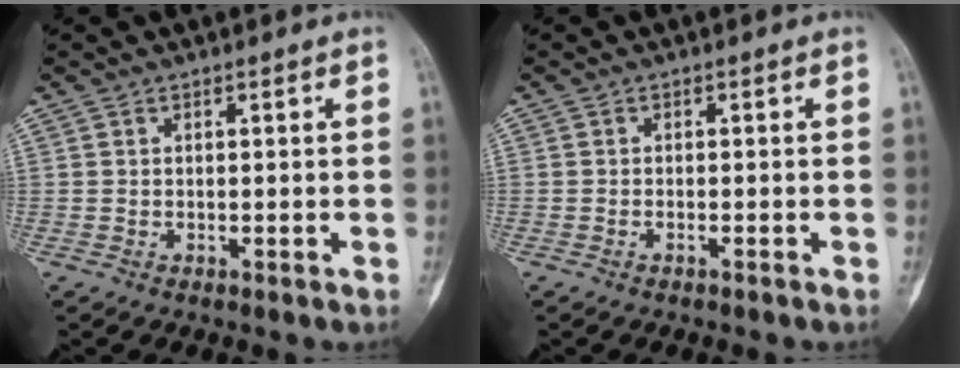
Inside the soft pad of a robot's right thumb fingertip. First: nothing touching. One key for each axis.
{"total": 0.5, "fx": -0.4, "fy": 0.1, "fz": 0.3, "tx": -0.010, "ty": 0.005, "tz": -0.007}